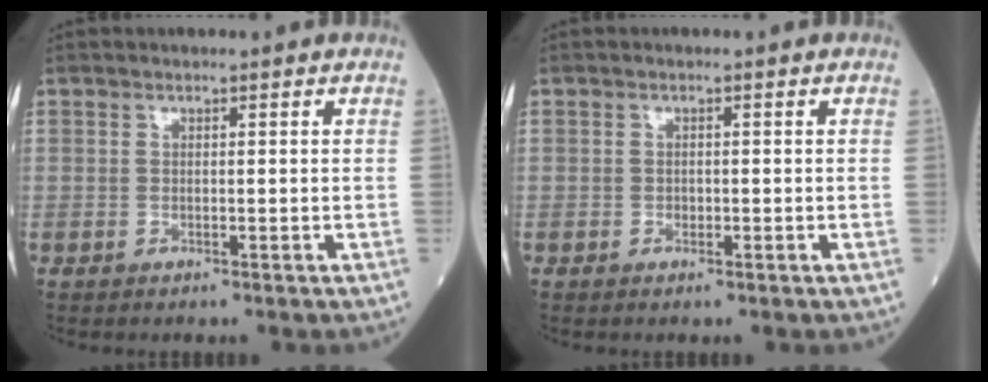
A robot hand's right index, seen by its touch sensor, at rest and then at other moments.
{"total": 0.7, "force": [-0.2, 0.6, 0.3], "torque": [-0.002, 0.002, -0.004]}